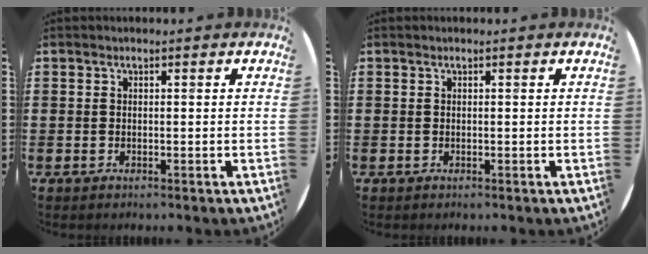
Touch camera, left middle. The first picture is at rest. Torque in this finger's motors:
{"motor_torque": [-0.15, 0.02, -0.01, -0.01]}